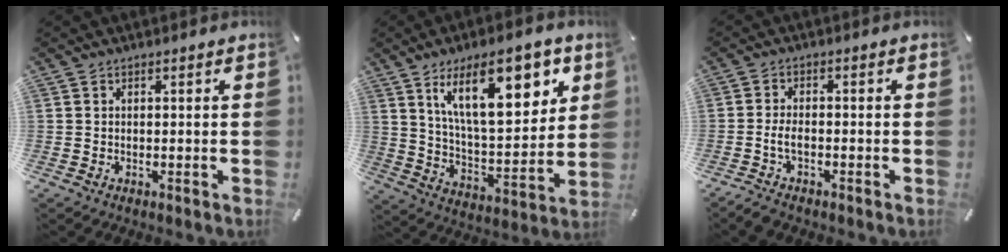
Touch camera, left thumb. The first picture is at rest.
{"total": 21.1, "force": [10.7, 8.9, 15.8], "torque": [-0.249, -0.031, 0.171]}
{"total": 3.4, "force": [-1.5, 1.3, 2.8], "torque": [-0.061, 0.004, -0.031]}